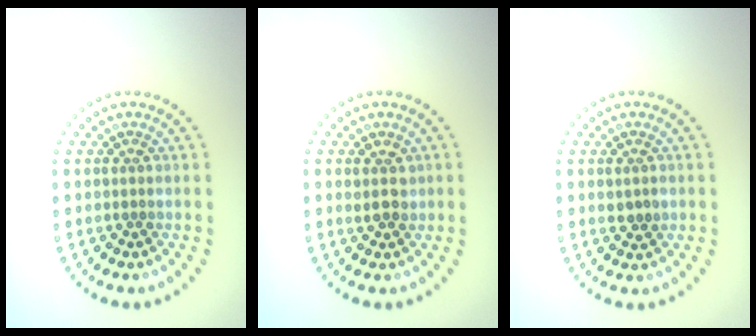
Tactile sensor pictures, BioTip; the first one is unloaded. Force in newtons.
{"total": 1.8, "press": 1.7, "slide": 0.7}
{"total": 1.4, "press": 1.4, "slide": 0.2}